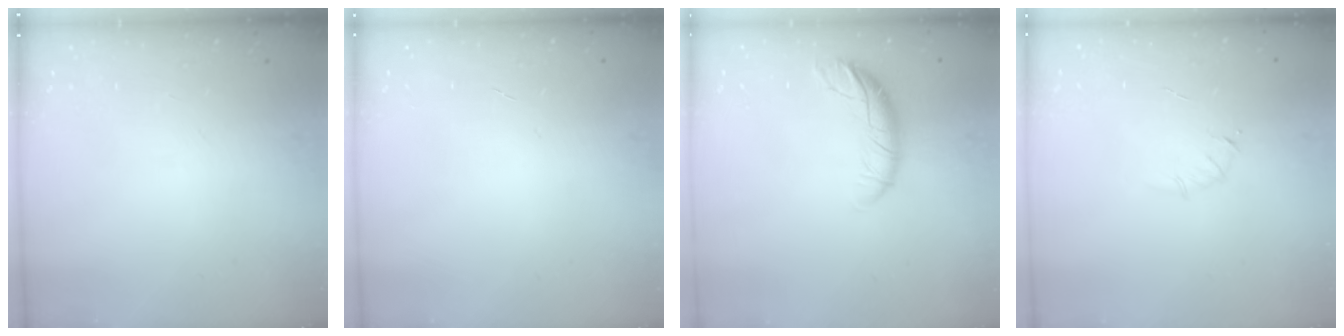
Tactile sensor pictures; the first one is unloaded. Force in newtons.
{"total": 0.0}
{"total": 9.8, "press": 9.7, "slide": 1.1}
{"total": 2.7, "press": 2.6, "slide": 0.8}